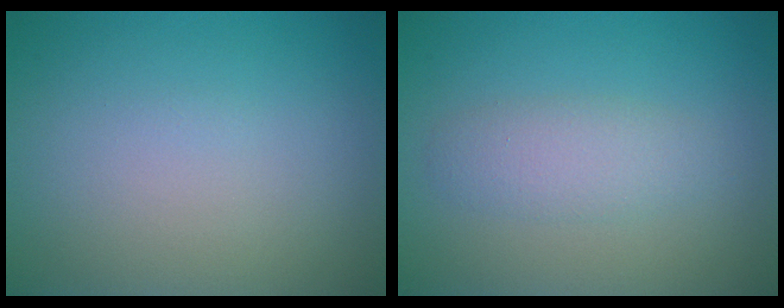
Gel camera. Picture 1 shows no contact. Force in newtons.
{"total": 2.4, "press": 2.4, "slide": 0.2}